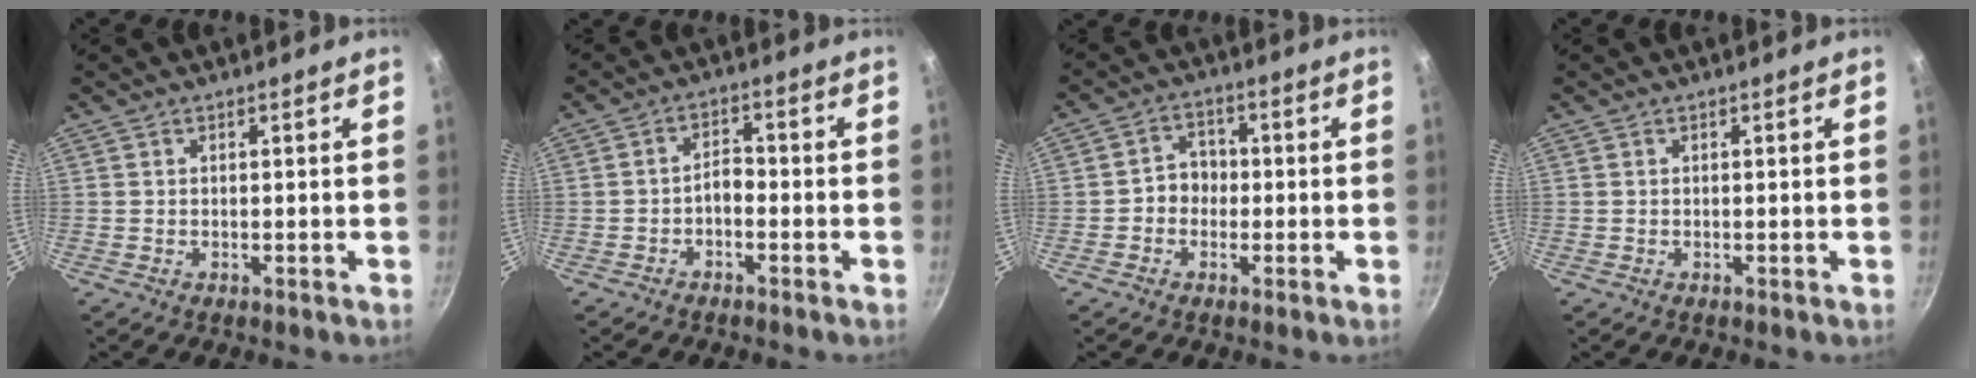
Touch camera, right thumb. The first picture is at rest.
{"total": 3.3, "force": [-1.4, 2.0, 2.3], "torque": [-0.028, 0.022, -0.030]}
{"total": 4.9, "force": [-0.8, 4.2, 2.5], "torque": [-0.014, 0.021, -0.025]}
{"total": 0.0}